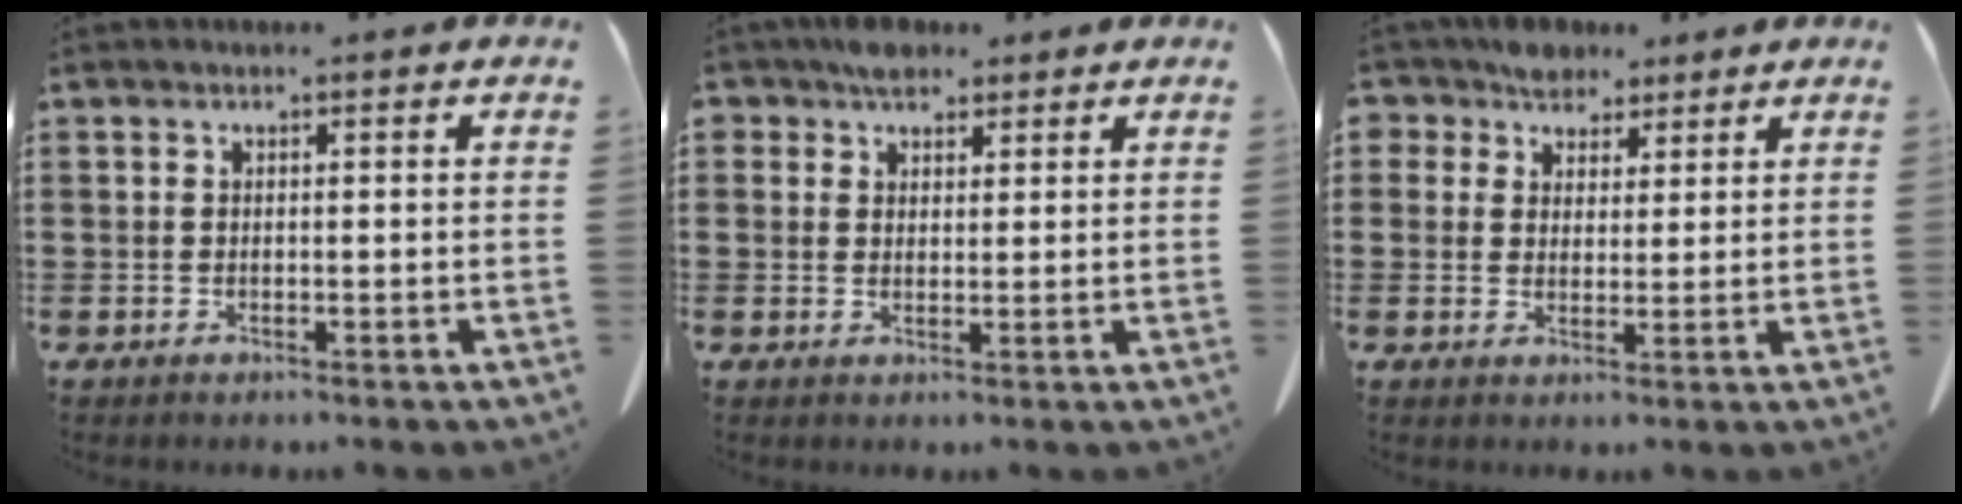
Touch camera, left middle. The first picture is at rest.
{"total": 3.7, "force": [2.9, 2.0, 1.1], "torque": [-0.023, 0.007, 0.054]}
{"total": 4.8, "force": [3.7, 2.9, 0.6], "torque": [-0.035, 0.004, 0.070]}